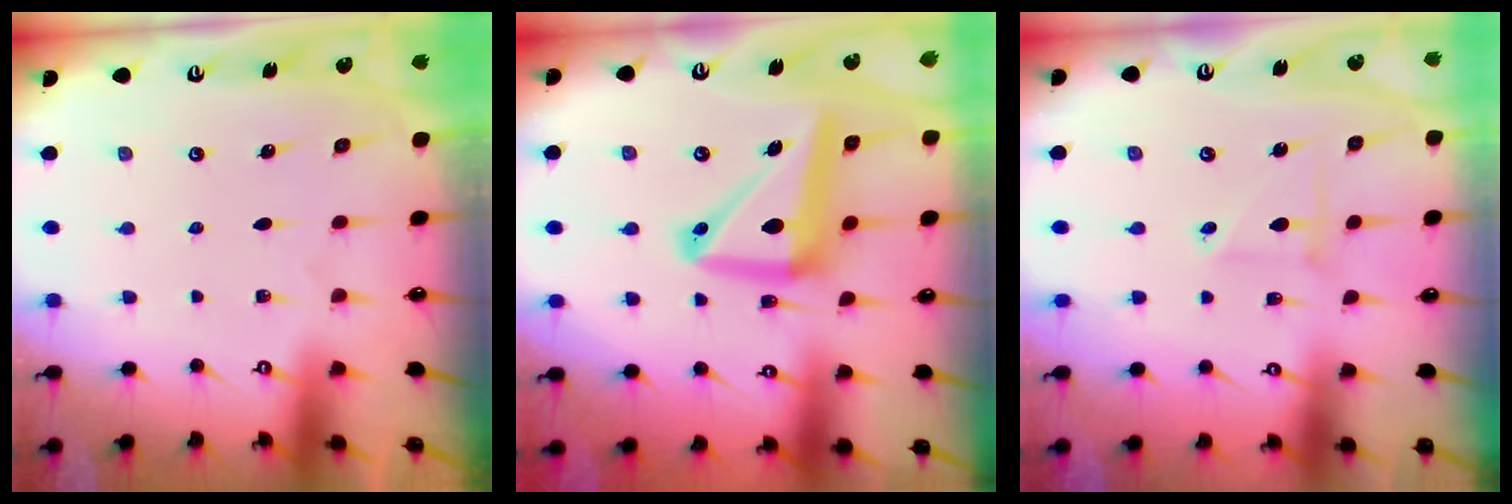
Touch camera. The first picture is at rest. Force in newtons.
{"total": 14.8, "press": 14.6, "slide": 2.1}
{"total": 2.8, "press": 2.8, "slide": 0.3}